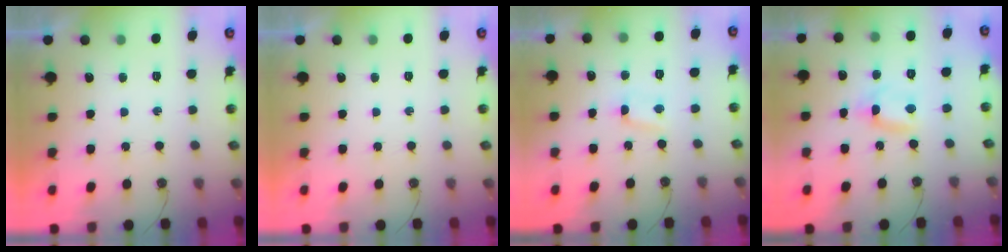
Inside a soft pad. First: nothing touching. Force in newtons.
{"total": 0.0}
{"total": 1.6, "press": 1.5, "slide": 0.2}
{"total": 2.2, "press": 2.2, "slide": 0.1}